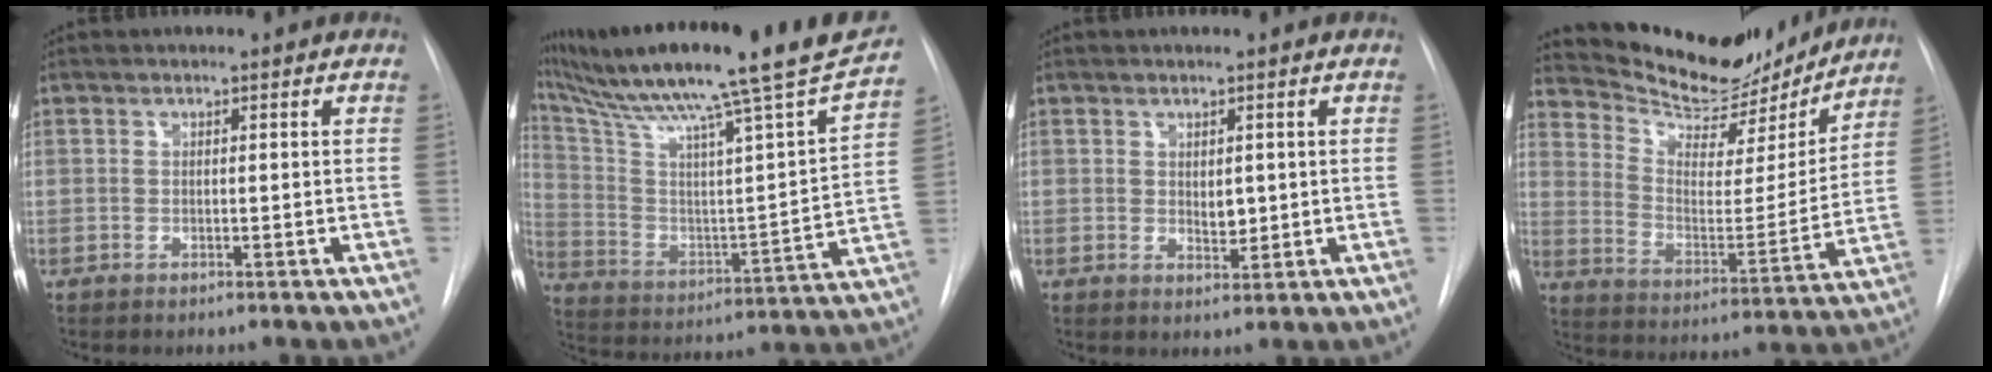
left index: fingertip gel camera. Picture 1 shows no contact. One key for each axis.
{"total": 27.5, "fx": 22.6, "fy": -0.4, "fz": 15.6, "tx": -0.270, "ty": -0.039, "tz": 0.335}
{"total": 2.1, "fx": 0.4, "fy": 1.2, "fz": 1.7, "tx": -0.024, "ty": -0.007, "tz": 0.010}
{"total": 19.5, "fx": 18.3, "fy": 4.9, "fz": 4.8, "tx": -0.080, "ty": -0.023, "tz": 0.273}